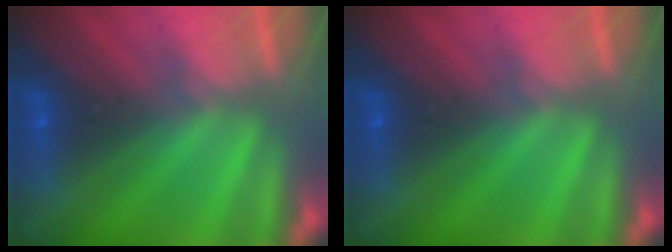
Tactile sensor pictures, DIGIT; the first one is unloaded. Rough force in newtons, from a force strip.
{"total": 0.0}